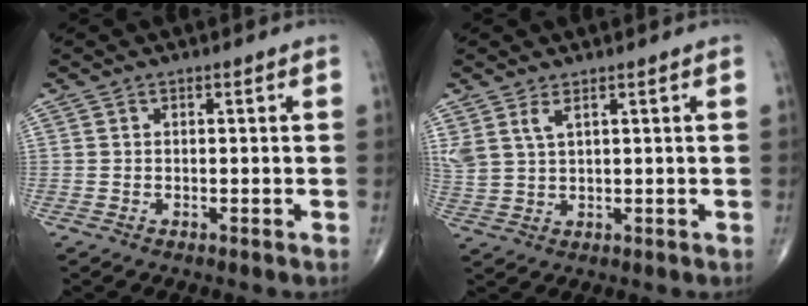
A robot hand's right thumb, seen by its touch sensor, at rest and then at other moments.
{"total": 4.3, "force": [2.5, 1.6, 3.1], "torque": [-0.077, -0.005, 0.061]}